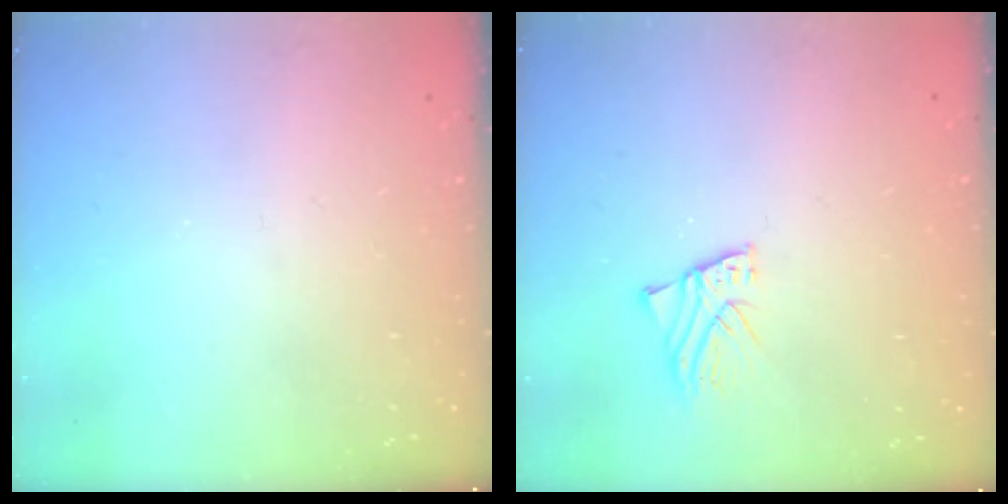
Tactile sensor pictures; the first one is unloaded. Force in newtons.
{"total": 1.5, "press": 1.5, "slide": 0.2}